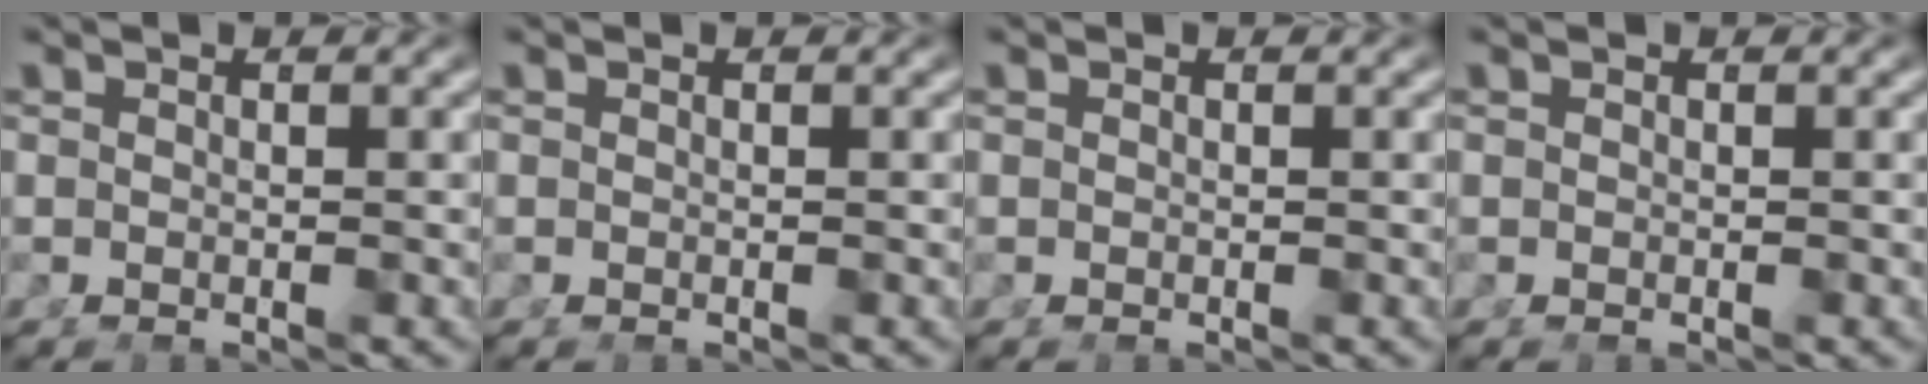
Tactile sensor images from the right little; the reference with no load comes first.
{"total": 0.0}
{"total": 0.0}
{"total": 0.0}